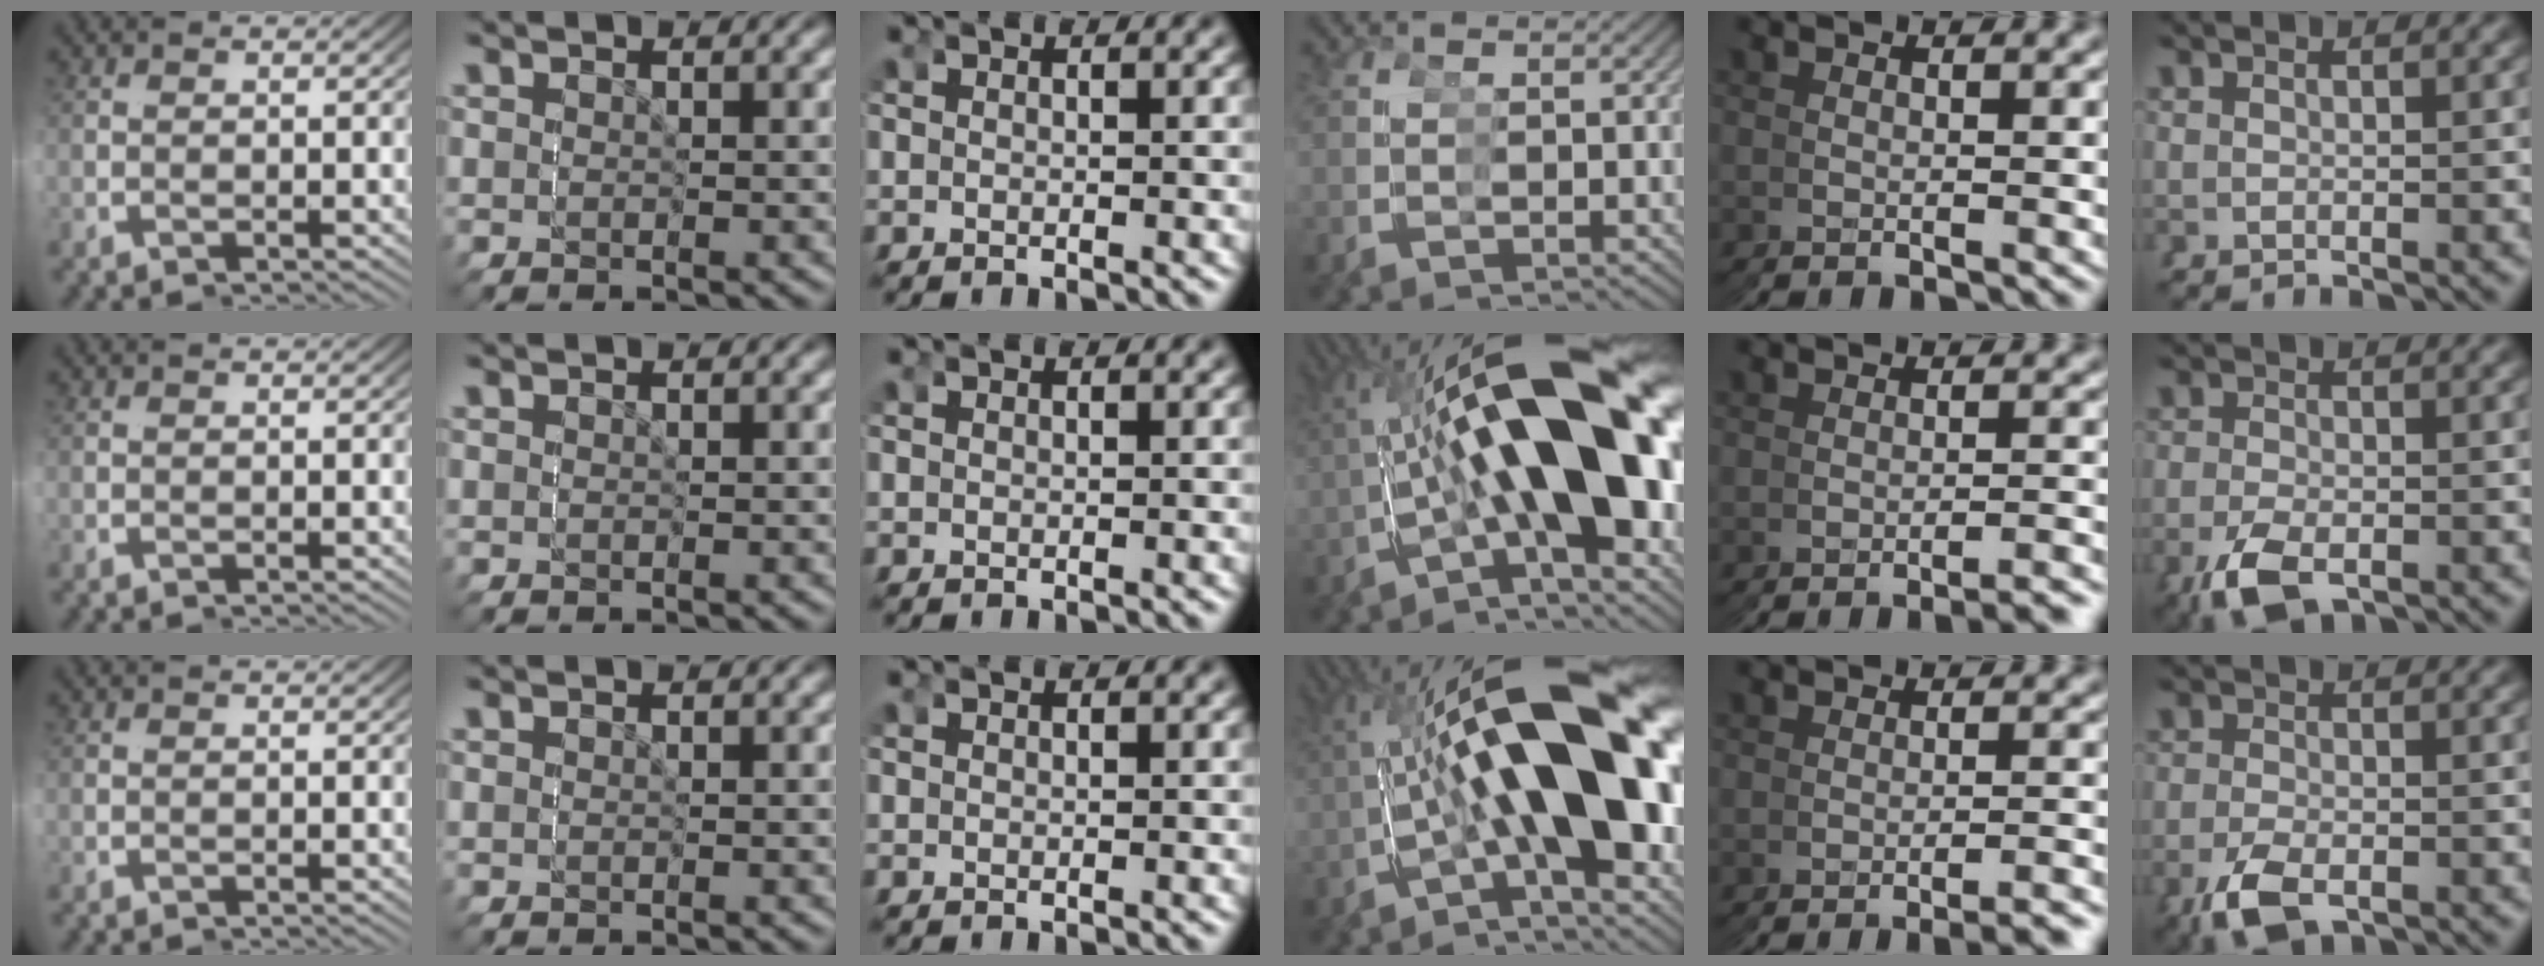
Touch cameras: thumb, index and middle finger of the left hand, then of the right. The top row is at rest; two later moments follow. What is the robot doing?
{"motion": "grasp_and_lifting", "object": "screwdriver"}